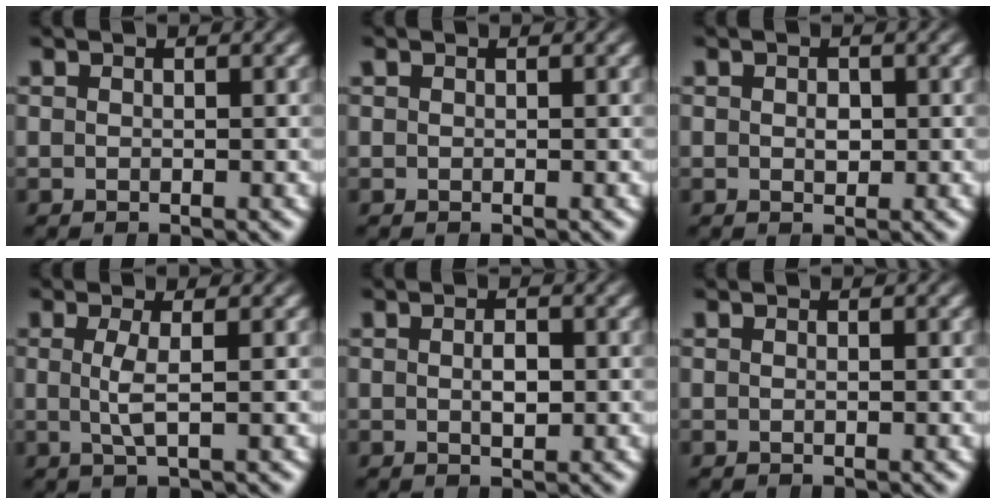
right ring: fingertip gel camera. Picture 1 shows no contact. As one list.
[{"total": 0.0}, {"total": 0.9, "force": [0.1, 0.7, 0.6], "torque": [-0.012, -0.002, 0.001]}, {"total": 2.0, "force": [0.0, -0.4, 2.0], "torque": [-0.049, -0.013, 0.007]}, {"total": 1.3, "force": [-0.1, 0.5, 1.2], "torque": [-0.022, -0.003, -0.004]}, {"total": 0.0}]